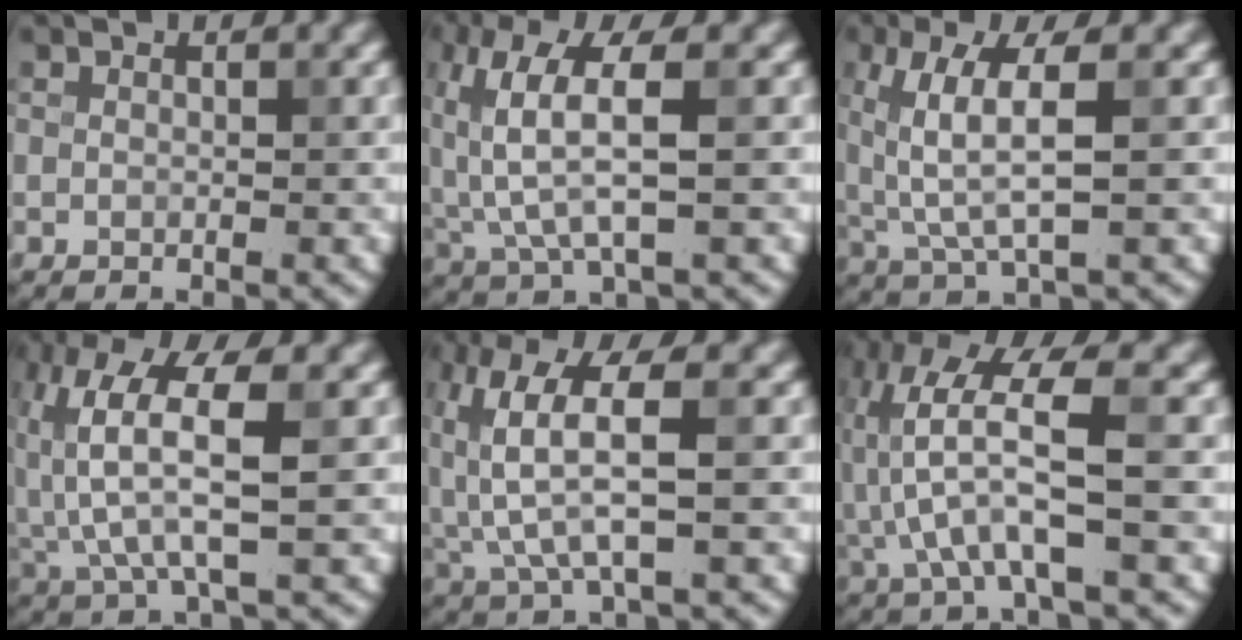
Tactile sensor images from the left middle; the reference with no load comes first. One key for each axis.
{"total": 5.5, "fx": 0.9, "fy": 1.6, "fz": 5.1, "tx": -0.118, "ty": 0.004, "tz": 0.019}
{"total": 5.4, "fx": 1.3, "fy": 1.5, "fz": 5.0, "tx": -0.115, "ty": 0.000, "tz": 0.029}
{"total": 6.9, "fx": 0.9, "fy": 2.2, "fz": 6.5, "tx": -0.145, "ty": 0.010, "tz": 0.016}
{"total": 6.1, "fx": 0.8, "fy": 1.9, "fz": 5.7, "tx": -0.132, "ty": 0.006, "tz": 0.016}
{"total": 7.2, "fx": -1.1, "fy": 2.0, "fz": 6.8, "tx": -0.158, "ty": 0.018, "tz": -0.023}